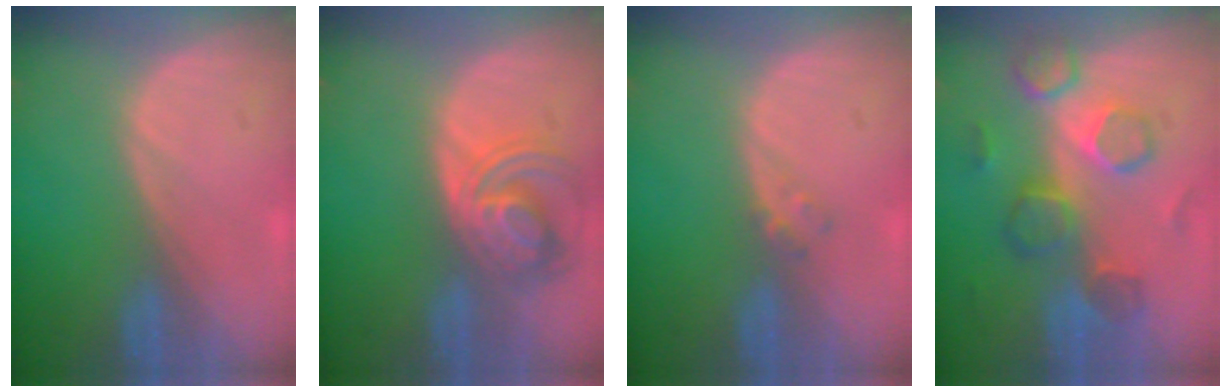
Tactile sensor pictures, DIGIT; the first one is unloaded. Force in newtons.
{"total": 7.2, "press": 6.8, "slide": 2.5}
{"total": 1.2, "press": 1.2, "slide": 0.2}
{"total": 8.7, "press": 8.4, "slide": 2.2}